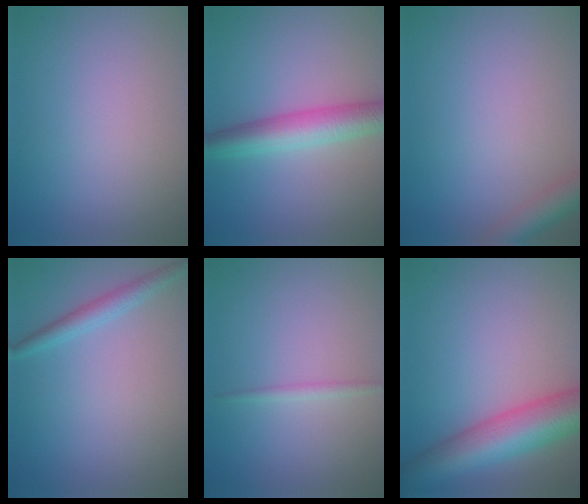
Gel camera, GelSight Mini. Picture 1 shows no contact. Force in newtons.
{"total": 4.9, "press": 4.9, "slide": 0.1}
{"total": 2.9, "press": 2.9, "slide": 0.2}
{"total": 1.9, "press": 1.9, "slide": 0.1}
{"total": 0.9, "press": 0.9, "slide": 0.1}
{"total": 8.9, "press": 8.9, "slide": 0.4}